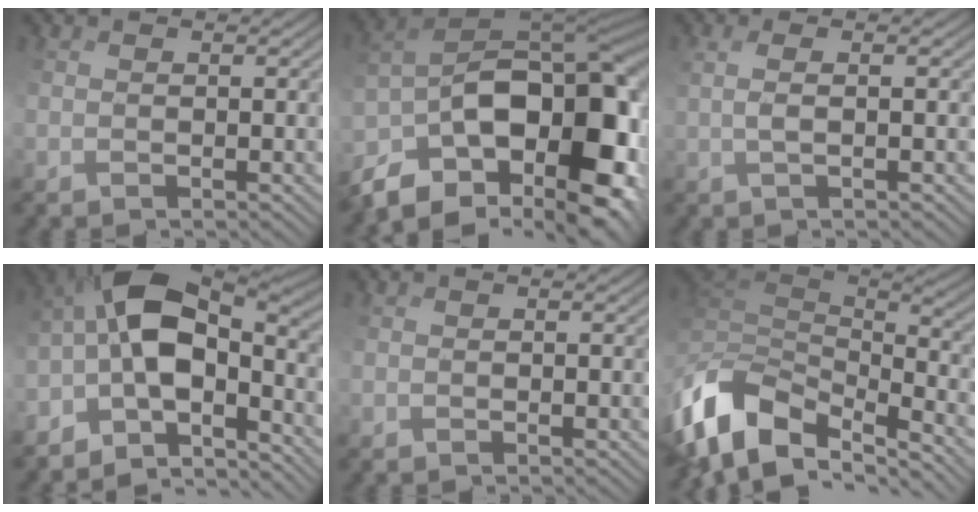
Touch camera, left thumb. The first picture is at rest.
{"total": 17.6, "force": [-5.6, 9.8, 13.5], "torque": [-0.236, -0.013, -0.081]}
{"total": 1.7, "force": [1.1, -1.1, 0.6], "torque": [-0.002, 0.015, 0.021]}
{"total": 11.0, "force": [-4.4, 4.3, 9.1], "torque": [-0.166, 0.012, -0.087]}
{"total": 0.0}
{"total": 12.0, "force": [-4.6, 7.2, 8.4], "torque": [-0.214, -0.014, -0.064]}